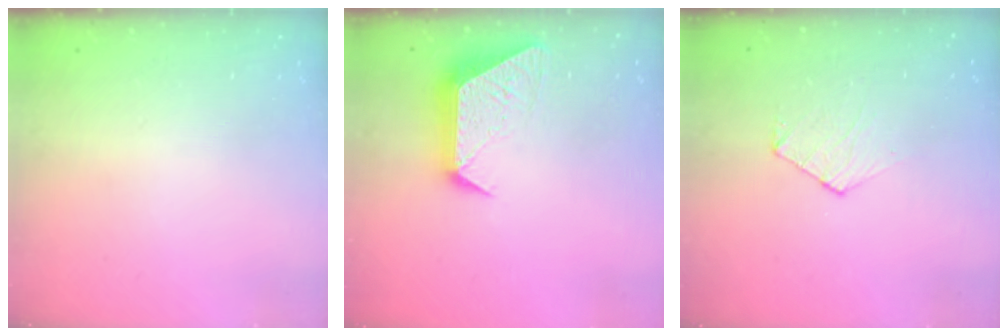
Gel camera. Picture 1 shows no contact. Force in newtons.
{"total": 11.3, "press": 11.3, "slide": 1.0}
{"total": 5.6, "press": 5.6, "slide": 0.5}